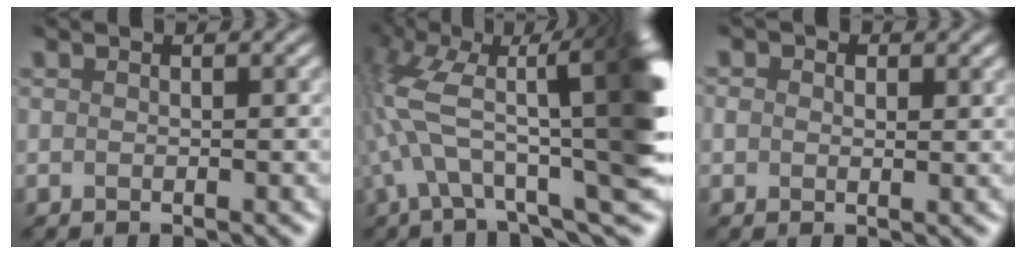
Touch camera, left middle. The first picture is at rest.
{"total": 12.0, "force": [0.6, 5.2, 10.8], "torque": [-0.194, 0.011, 0.017]}
{"total": 1.4, "force": [1.0, 1.0, 0.0], "torque": [0.017, 0.006, -0.001]}